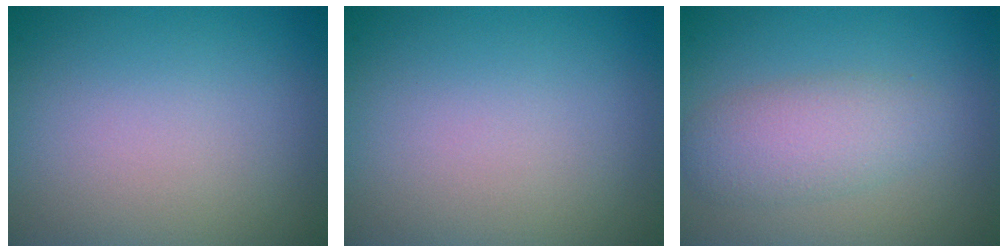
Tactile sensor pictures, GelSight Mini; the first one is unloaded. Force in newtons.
{"total": 0.0}
{"total": 2.2, "press": 2.2, "slide": 0.2}